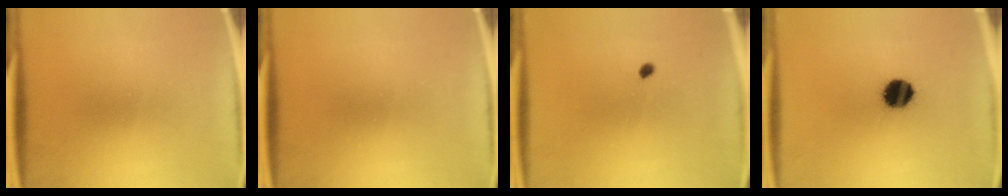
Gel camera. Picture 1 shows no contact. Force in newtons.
{"total": 0.0}
{"total": 0.8}
{"total": 8.6}